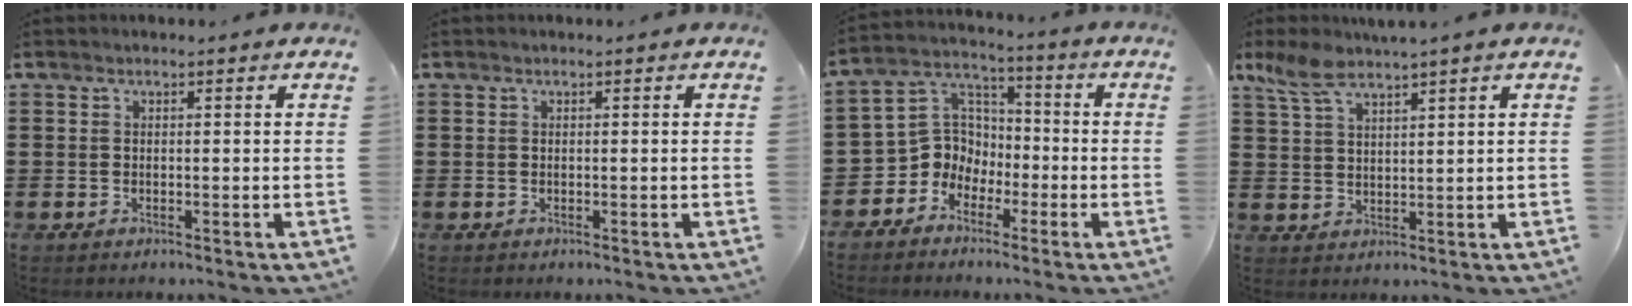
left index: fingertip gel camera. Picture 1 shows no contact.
{"total": 0.0}
{"total": 7.1, "force": [-2.9, 6.3, 1.5], "torque": [-0.070, 0.002, -0.065]}
{"total": 5.1, "force": [3.8, 1.0, 3.2], "torque": [-0.072, -0.003, 0.071]}